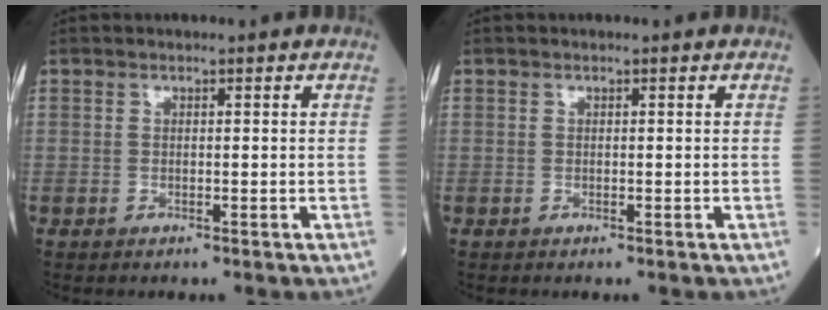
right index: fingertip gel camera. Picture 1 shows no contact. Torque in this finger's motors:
{"motor_torque": [0.00, 0.00, 0.00, -0.01]}